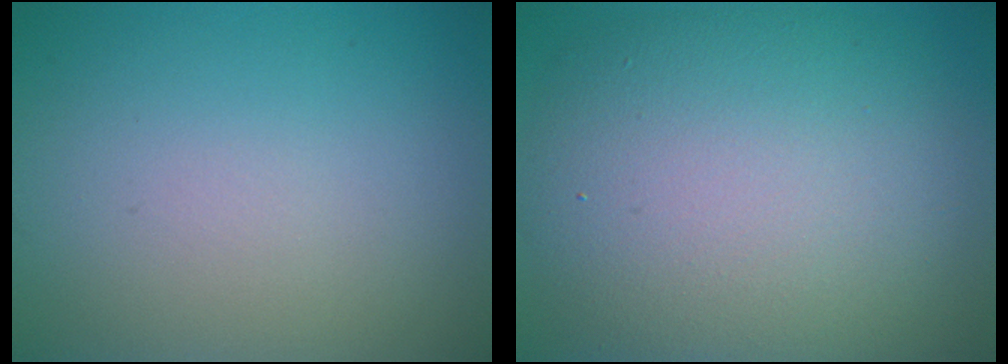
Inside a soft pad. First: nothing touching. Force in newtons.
{"total": 11.4, "press": 11.4, "slide": 0.8}